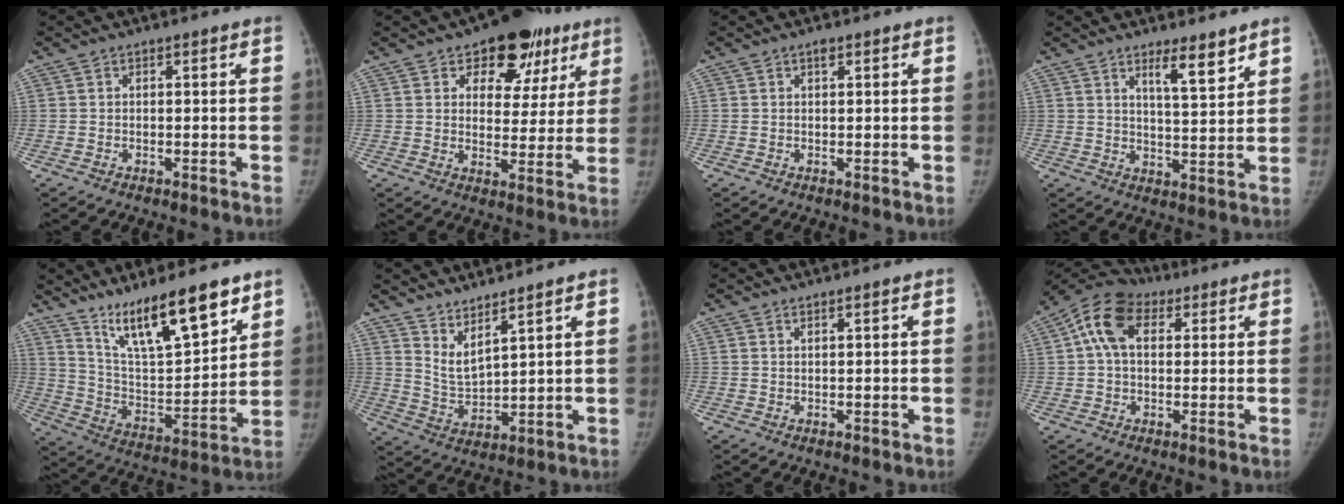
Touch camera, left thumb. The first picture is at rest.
{"total": 14.7, "force": [8.3, 9.0, 8.1], "torque": [-0.038, -0.020, 0.112]}
{"total": 0.9, "force": [0.6, 0.4, 0.5], "torque": [-0.001, 0.000, 0.010]}
{"total": 6.5, "force": [4.6, 1.3, 4.4], "torque": [-0.059, -0.040, 0.074]}
{"total": 18.4, "force": [13.0, 4.8, 12.1], "torque": [-0.166, -0.072, 0.236]}
{"total": 6.7, "force": [5.5, 1.1, 3.7], "torque": [-0.071, -0.058, 0.120]}
{"total": 0.8, "force": [0.8, -0.1, 0.4], "torque": [-0.005, -0.007, 0.015]}
{"total": 11.0, "force": [3.4, 7.2, 7.5], "torque": [-0.127, 0.028, 0.048]}